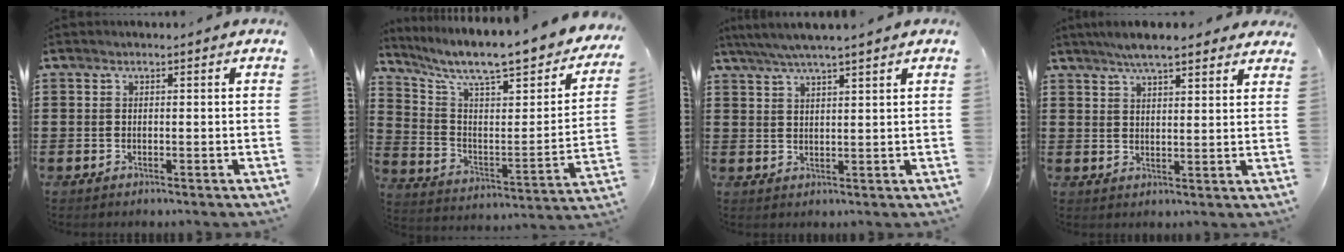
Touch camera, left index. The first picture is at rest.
{"total": 9.2, "force": [7.6, 1.2, 4.9], "torque": [-0.105, -0.070, 0.121]}
{"total": 4.1, "force": [3.4, -0.1, 2.2], "torque": [-0.051, -0.005, 0.061]}
{"total": 5.6, "force": [4.9, 1.1, 2.5], "torque": [-0.061, -0.004, 0.089]}